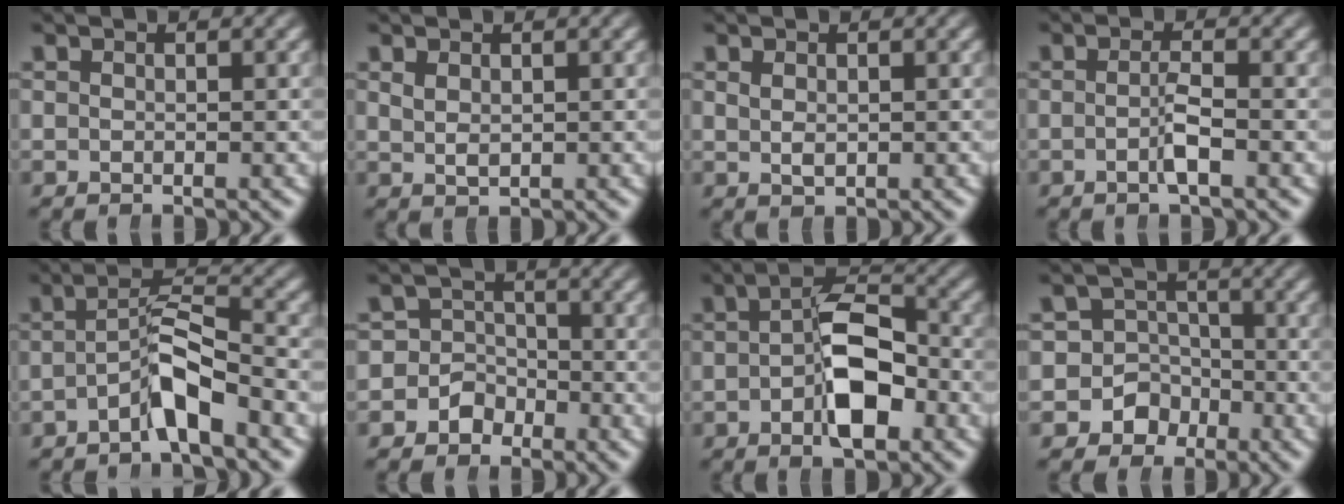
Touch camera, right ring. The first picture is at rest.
{"total": 0.8, "force": [0.7, 0.0, 0.5], "torque": [-0.014, -0.010, 0.023]}
{"total": 0.6, "force": [0.3, -0.2, 0.5], "torque": [-0.014, -0.011, 0.016]}
{"total": 1.8, "force": [-0.9, 0.0, 1.5], "torque": [-0.033, -0.004, -0.018]}
{"total": 3.5, "force": [-1.5, 1.0, 3.0], "torque": [-0.061, -0.003, -0.024]}
{"total": 5.0, "force": [-1.8, 4.5, 0.9], "torque": [-0.035, -0.013, -0.035]}
{"total": 6.3, "force": [-1.3, 3.0, 5.3], "torque": [-0.082, -0.008, -0.023]}
{"total": 8.5, "force": [-2.7, 7.8, 1.9], "torque": [-0.073, -0.039, -0.043]}